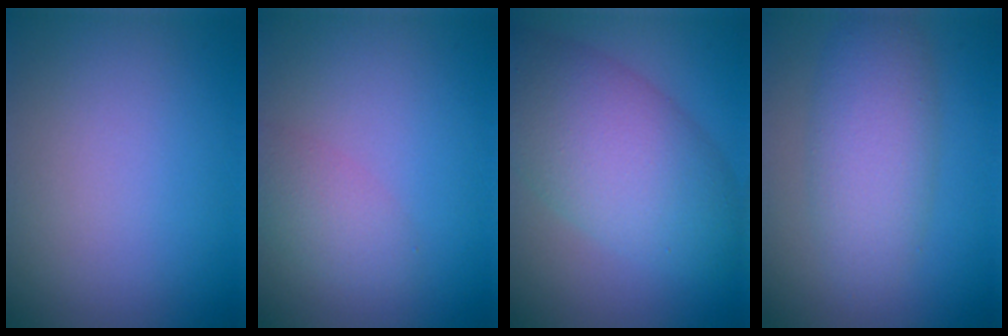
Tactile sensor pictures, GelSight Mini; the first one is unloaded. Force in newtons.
{"total": 2.4, "press": 2.4, "slide": 0.1}
{"total": 8.8, "press": 8.8, "slide": 0.2}
{"total": 4.9, "press": 4.9, "slide": 0.0}